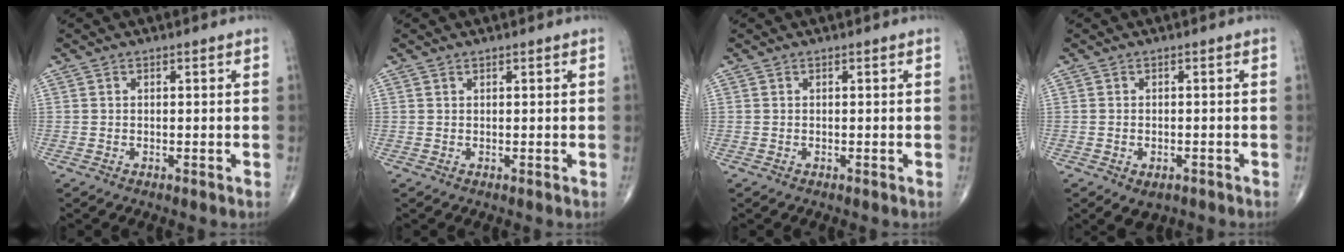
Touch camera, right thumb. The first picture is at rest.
{"total": 0.0}
{"total": 0.0}
{"total": 3.6, "force": [-2.0, 2.2, 2.0], "torque": [-0.022, 0.007, -0.021]}